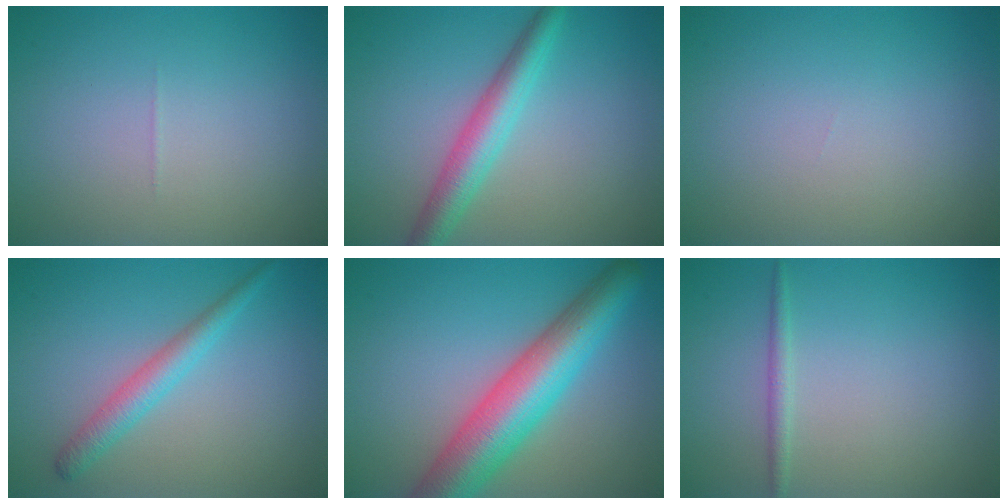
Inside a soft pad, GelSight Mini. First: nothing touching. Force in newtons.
{"total": 4.0, "press": 4.0, "slide": 0.1}
{"total": 0.0}
{"total": 2.6, "press": 2.6, "slide": 0.1}
{"total": 8.7, "press": 8.7, "slide": 0.4}
{"total": 1.1, "press": 1.1, "slide": 0.1}